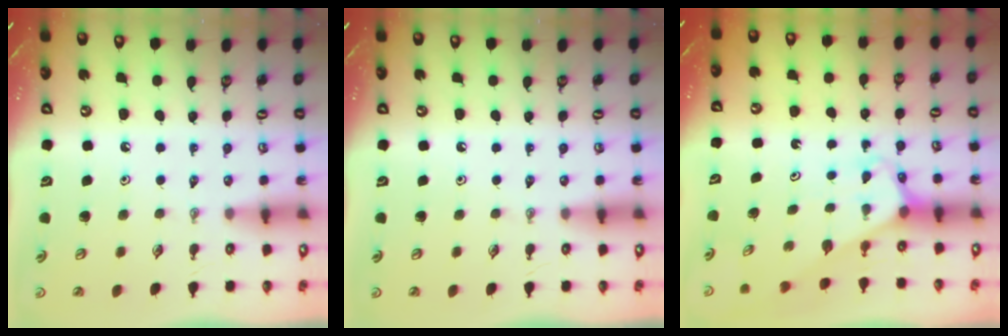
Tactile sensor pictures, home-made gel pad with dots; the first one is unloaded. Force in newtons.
{"total": 0.0}
{"total": 3.0, "press": 3.0, "slide": 0.2}